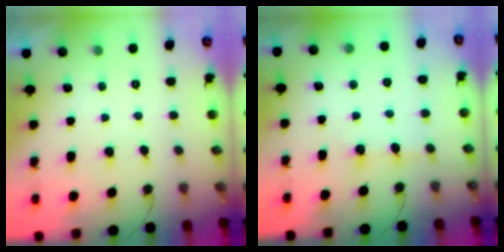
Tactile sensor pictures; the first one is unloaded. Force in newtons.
{"total": 3.4, "press": 3.4, "slide": 0.4}